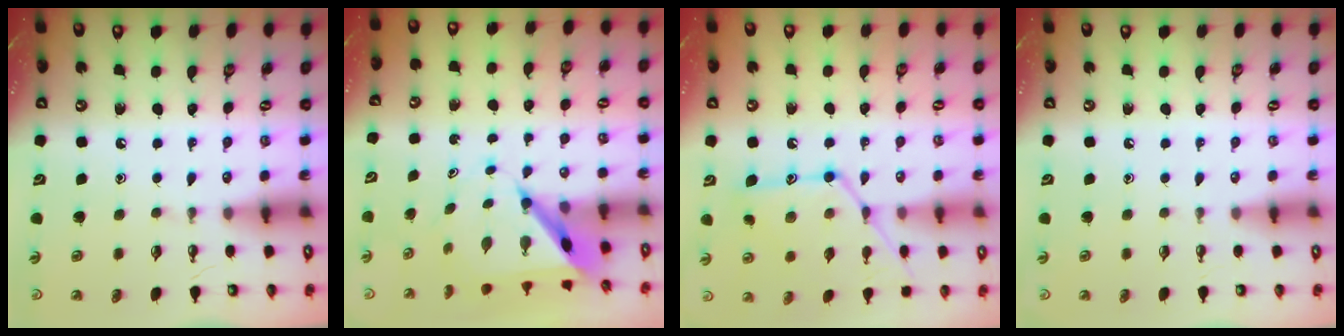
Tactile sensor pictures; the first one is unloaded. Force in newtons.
{"total": 6.7, "press": 6.7, "slide": 0.5}
{"total": 15.5, "press": 15.5, "slide": 1.3}
{"total": 0.0}